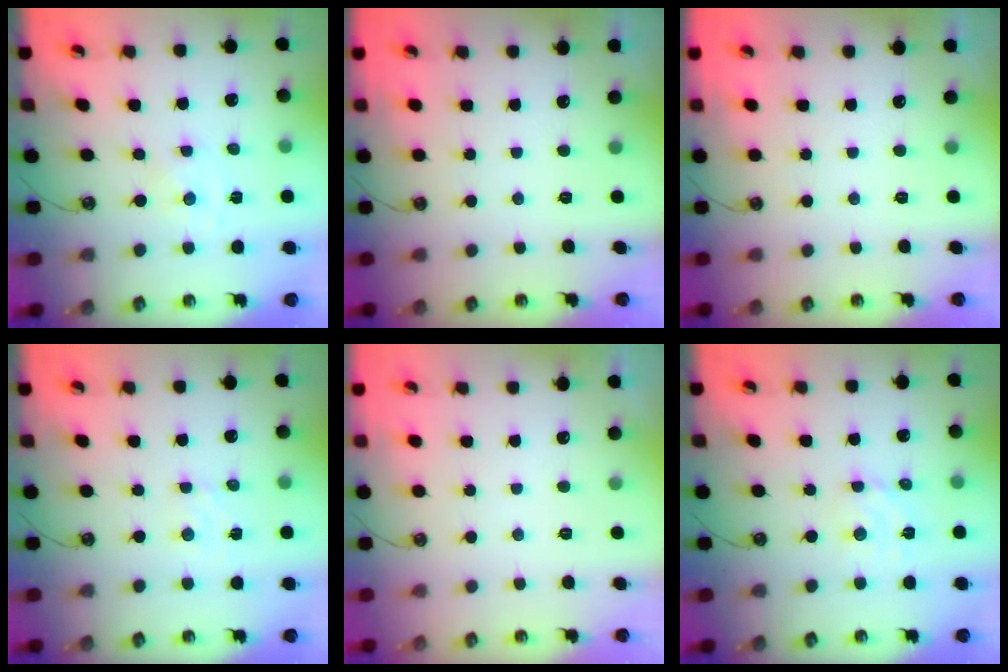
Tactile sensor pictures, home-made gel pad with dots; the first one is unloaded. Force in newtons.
{"total": 0.0}
{"total": 0.0}
{"total": 2.2, "press": 2.2, "slide": 0.4}
{"total": 0.0}
{"total": 3.7, "press": 3.7, "slide": 0.1}